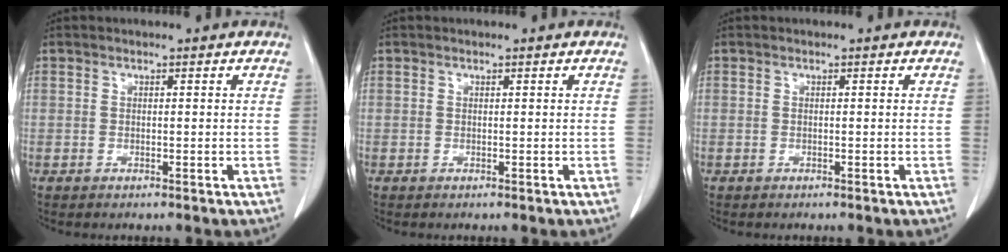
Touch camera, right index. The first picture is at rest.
{"total": 0.0}
{"total": 0.0}